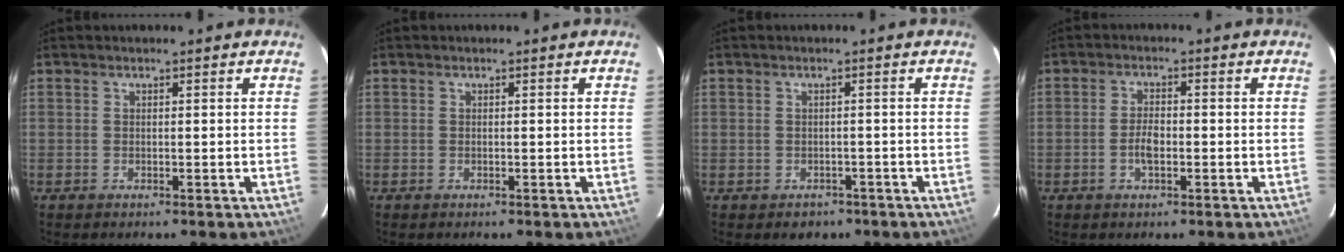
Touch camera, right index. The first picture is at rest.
{"total": 0.0}
{"total": 3.1, "force": [-1.6, 2.6, 0.4], "torque": [-0.004, 0.012, -0.013]}
{"total": 3.5, "force": [-1.0, 1.5, 2.9], "torque": [-0.060, 0.003, -0.019]}